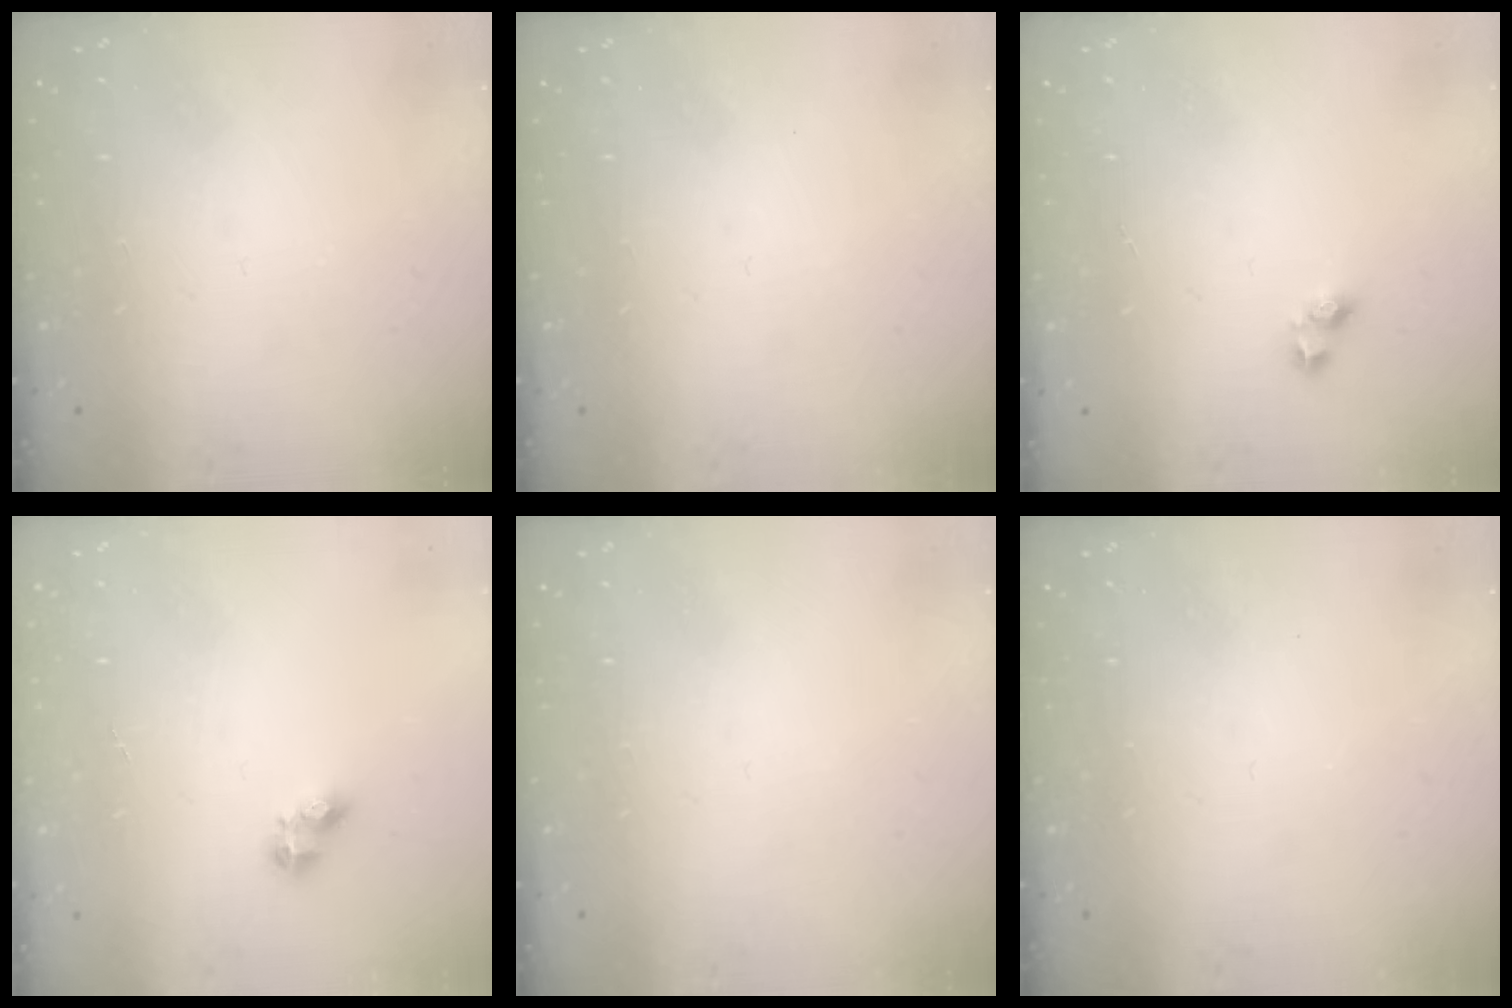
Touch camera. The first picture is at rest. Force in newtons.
{"total": 0.0}
{"total": 2.2, "press": 1.9, "slide": 1.1}
{"total": 3.9, "press": 3.9, "slide": 0.5}
{"total": 0.0}
{"total": 0.0}